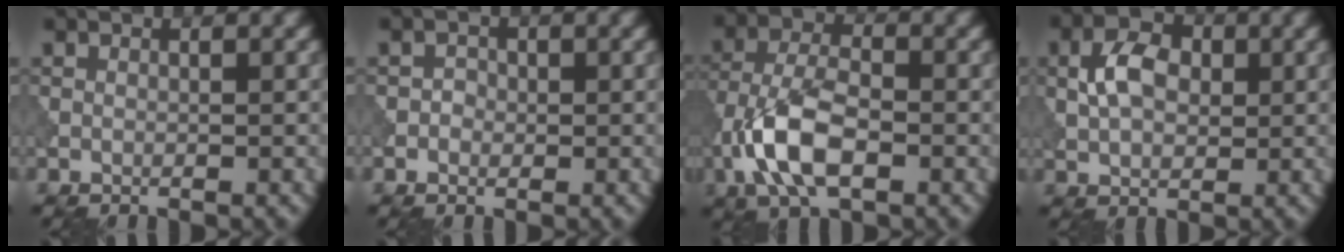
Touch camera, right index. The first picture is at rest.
{"total": 1.0, "force": [-0.2, 0.9, 0.4], "torque": [0.001, 0.001, -0.008]}
{"total": 7.1, "force": [-2.6, 3.5, 5.6], "torque": [-0.118, 0.003, -0.059]}
{"total": 4.6, "force": [0.6, 3.1, 3.3], "torque": [-0.066, 0.005, 0.007]}